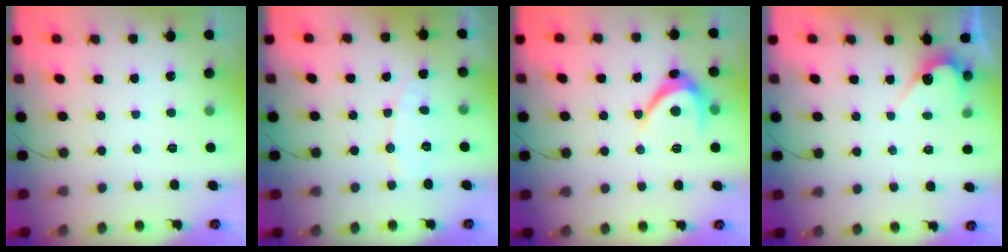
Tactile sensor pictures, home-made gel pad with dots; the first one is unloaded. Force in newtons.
{"total": 6.0, "press": 6.0, "slide": 0.5}
{"total": 6.9, "press": 6.9, "slide": 0.7}
{"total": 4.6, "press": 4.6, "slide": 0.2}